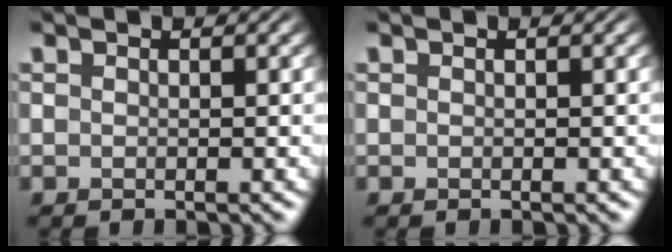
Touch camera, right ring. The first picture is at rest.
{"total": 0.0}